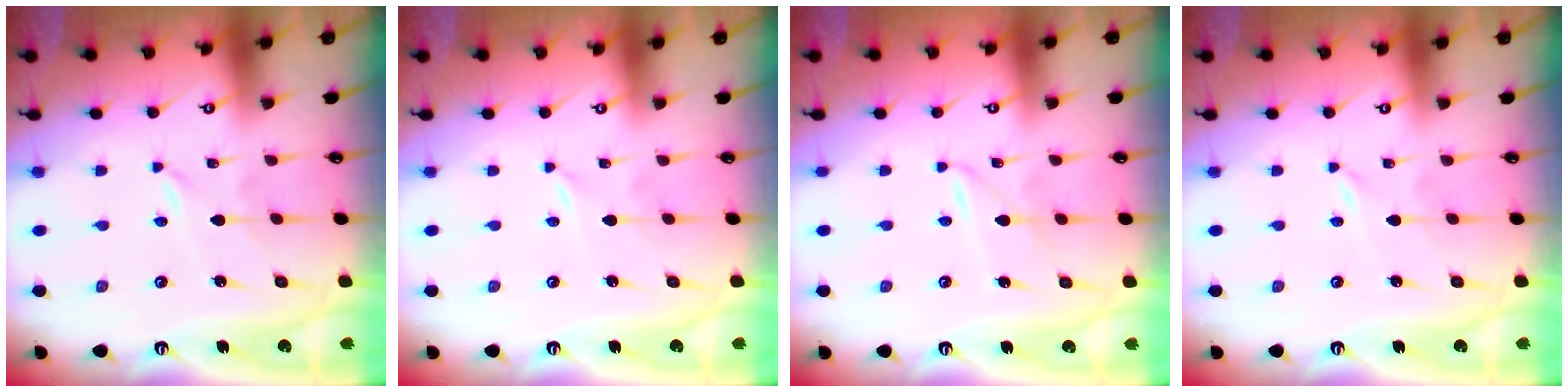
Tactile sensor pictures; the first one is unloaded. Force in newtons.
{"total": 0.0}
{"total": 2.2, "press": 2.2, "slide": 0.1}
{"total": 0.0}